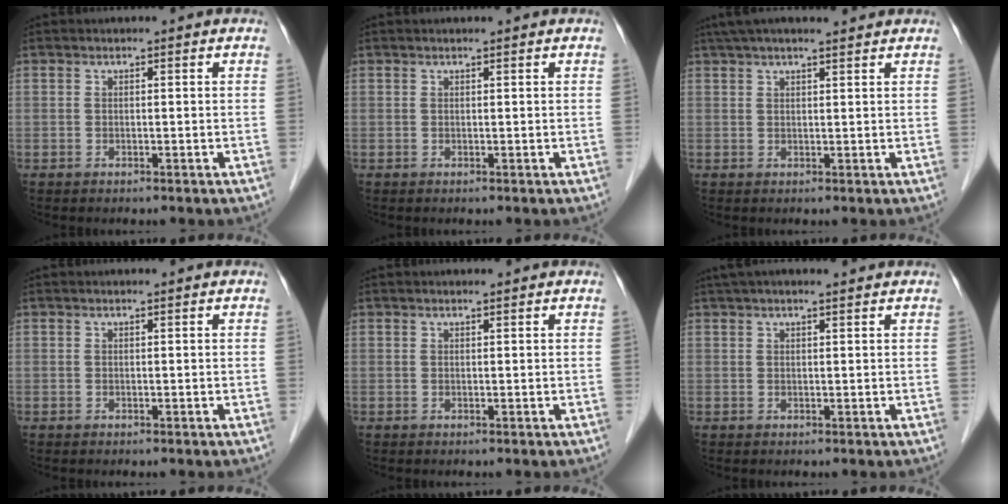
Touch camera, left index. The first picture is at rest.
{"total": 0.6, "force": [0.5, -0.1, 0.4], "torque": [-0.008, 0.004, 0.010]}
{"total": 8.8, "force": [7.4, 1.0, 4.6], "torque": [-0.073, 0.034, 0.105]}
{"total": 0.0}
{"total": 1.0, "force": [0.8, 0.0, 0.5], "torque": [-0.009, 0.006, 0.016]}
{"total": 6.3, "force": [5.3, 0.5, 3.5], "torque": [-0.055, 0.034, 0.078]}